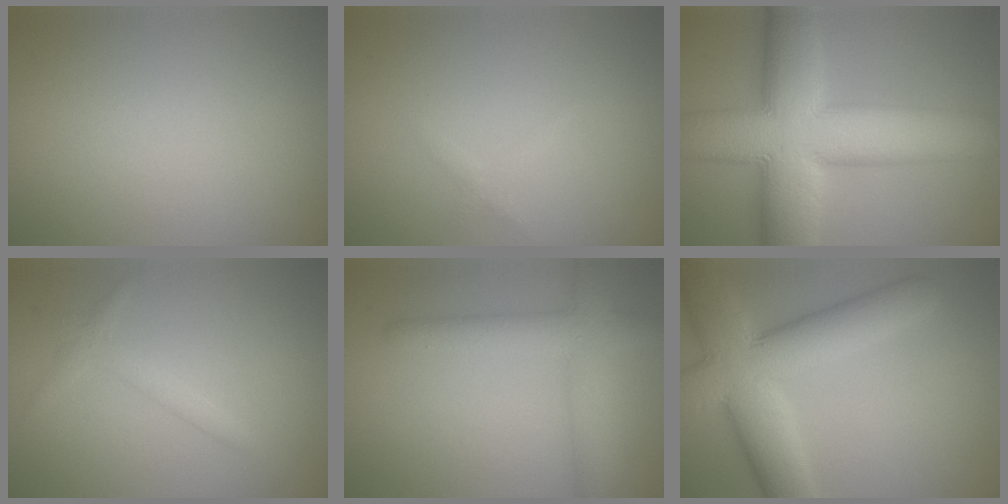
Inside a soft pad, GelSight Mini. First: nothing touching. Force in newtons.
{"total": 0.9, "press": 0.9, "slide": 0.0}
{"total": 15.2, "press": 15.2, "slide": 0.6}
{"total": 1.7, "press": 1.6, "slide": 0.2}
{"total": 4.9, "press": 4.9, "slide": 0.3}
{"total": 10.1, "press": 10.0, "slide": 0.6}